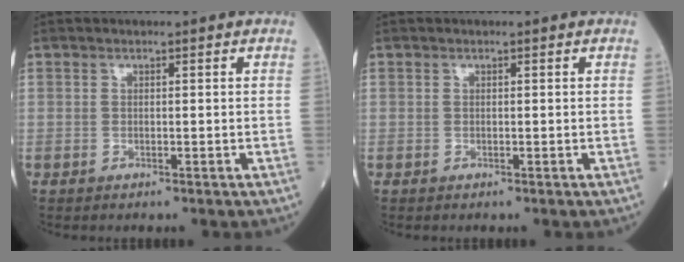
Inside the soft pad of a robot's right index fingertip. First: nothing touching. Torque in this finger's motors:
{"motor_torque": [-0.07, -0.02, -0.02, 0.00]}